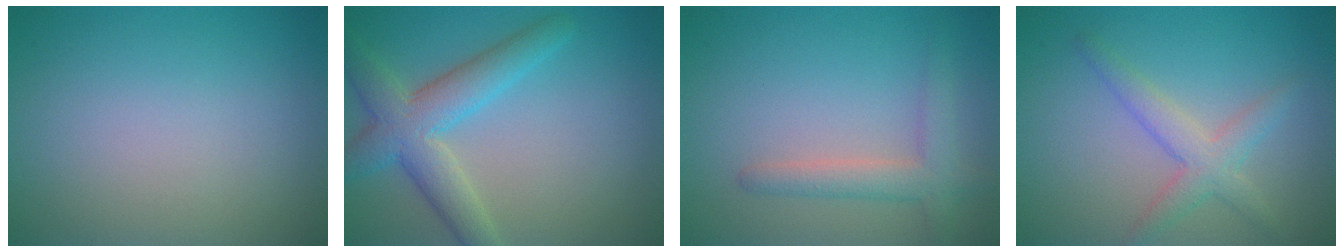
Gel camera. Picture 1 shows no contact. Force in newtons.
{"total": 5.5, "press": 5.5, "slide": 0.4}
{"total": 2.9, "press": 2.9, "slide": 0.2}
{"total": 3.0, "press": 3.0, "slide": 0.1}